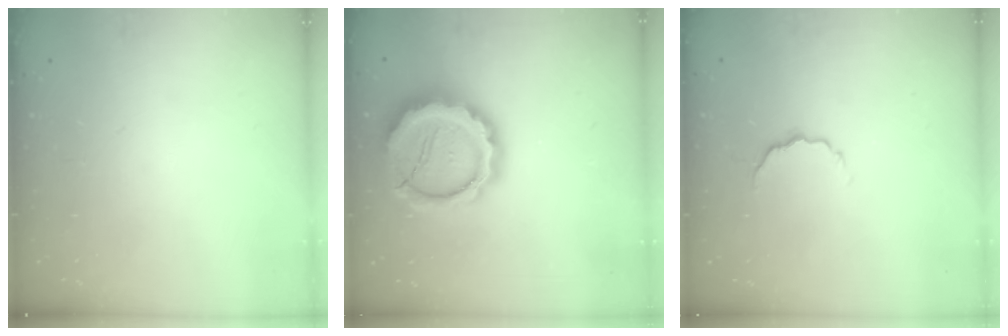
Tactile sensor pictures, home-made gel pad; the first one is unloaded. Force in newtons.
{"total": 19.0, "press": 18.6, "slide": 3.7}
{"total": 4.4, "press": 4.3, "slide": 1.0}